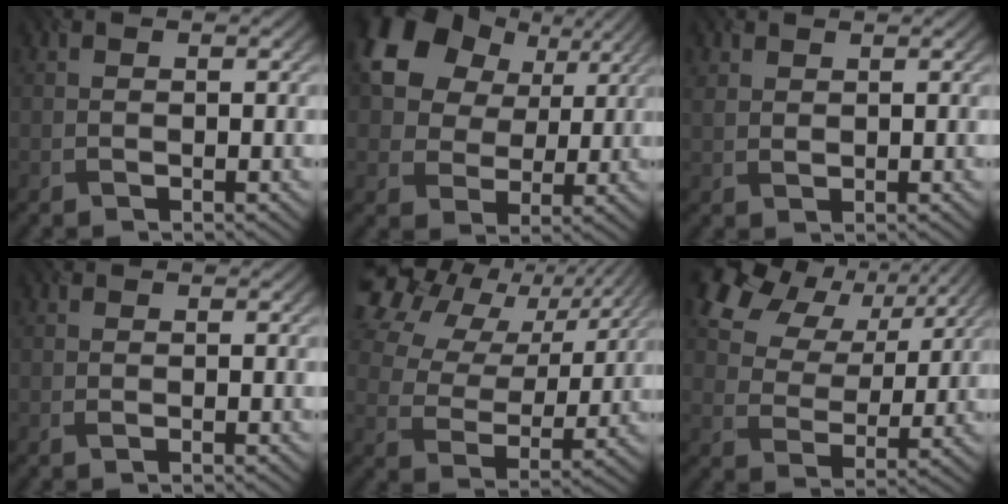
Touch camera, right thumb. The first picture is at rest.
{"total": 14.4, "force": [6.7, 10.4, 7.4], "torque": [-0.183, 0.042, 0.115]}
{"total": 1.6, "force": [1.5, 0.5, 0.0], "torque": [-0.012, -0.002, 0.030]}
{"total": 0.0}
{"total": 16.0, "force": [9.0, 9.9, 8.8], "torque": [-0.228, 0.052, 0.149]}
{"total": 14.3, "force": [8.7, 8.9, 6.9], "torque": [-0.178, 0.018, 0.172]}